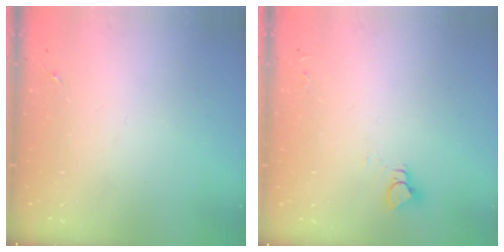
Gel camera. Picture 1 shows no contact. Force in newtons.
{"total": 4.0, "press": 4.0, "slide": 0.4}